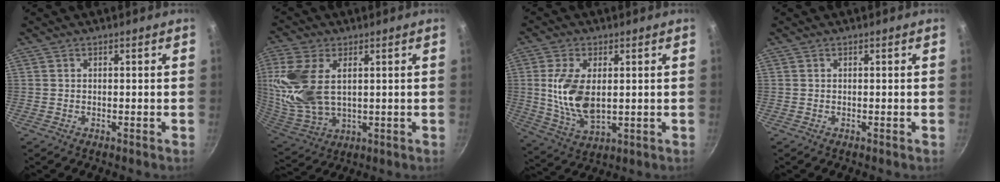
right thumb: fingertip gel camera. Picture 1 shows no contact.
{"total": 16.9, "force": [2.9, 10.0, 13.4], "torque": [-0.305, -0.010, 0.068]}
{"total": 11.7, "force": [1.0, 6.3, 9.8], "torque": [-0.192, -0.014, 0.032]}
{"total": 0.0}